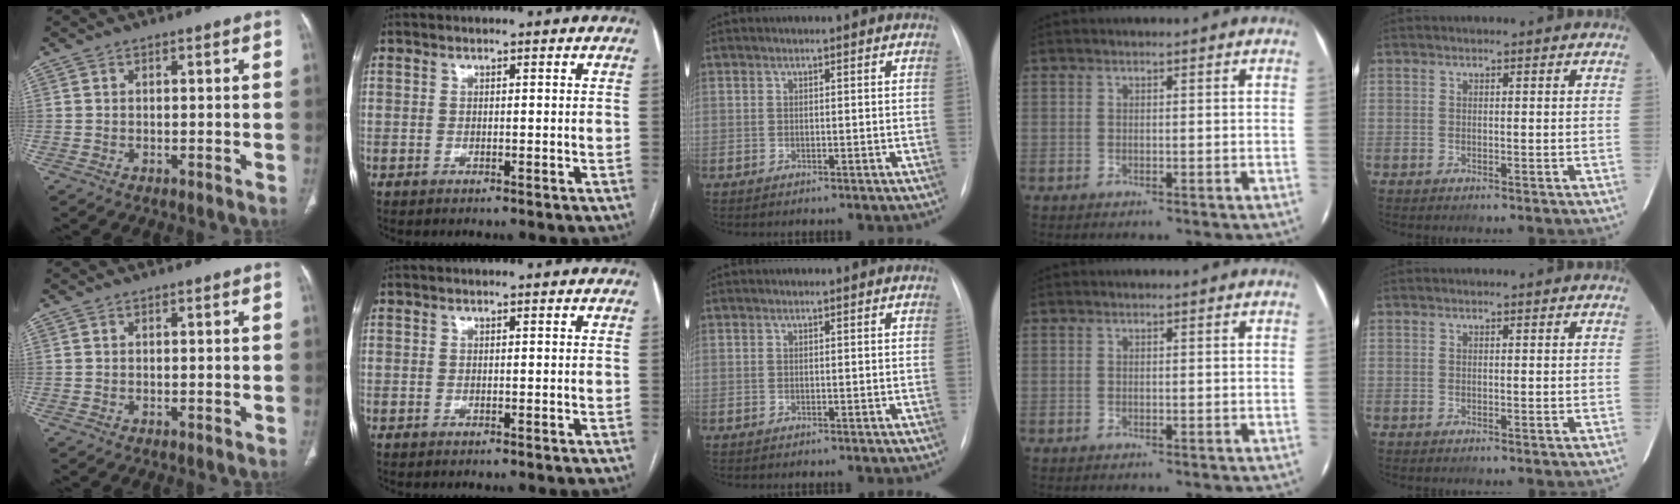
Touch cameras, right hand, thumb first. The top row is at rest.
{}